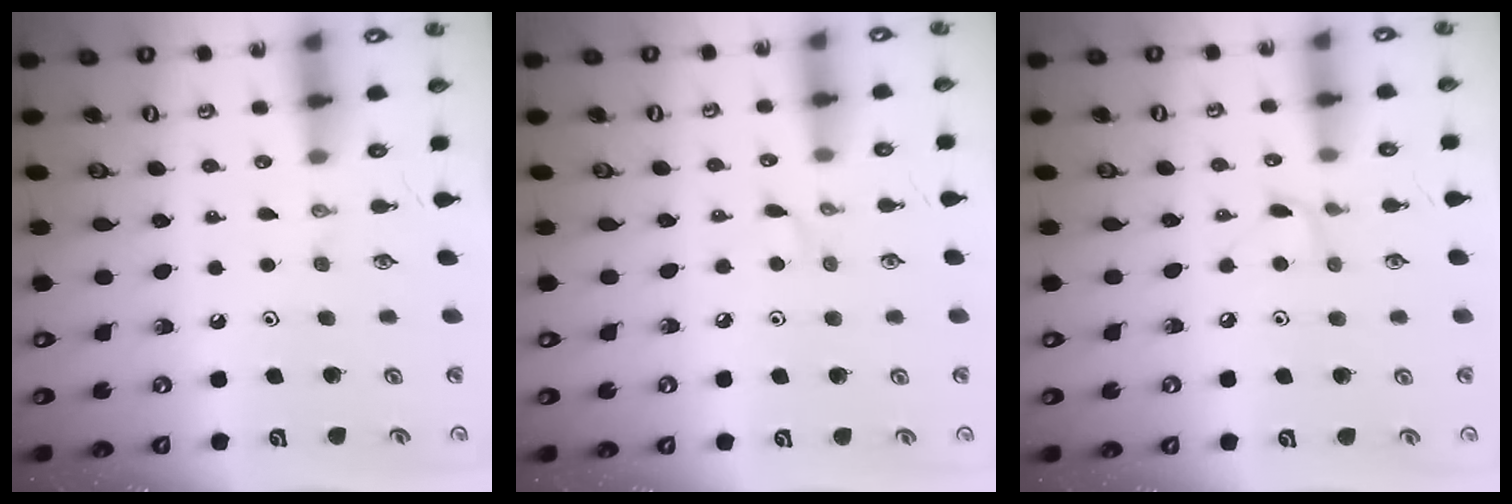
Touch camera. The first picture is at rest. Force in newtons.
{"total": 3.6, "press": 3.6, "slide": 0.4}
{"total": 5.4, "press": 5.3, "slide": 0.7}